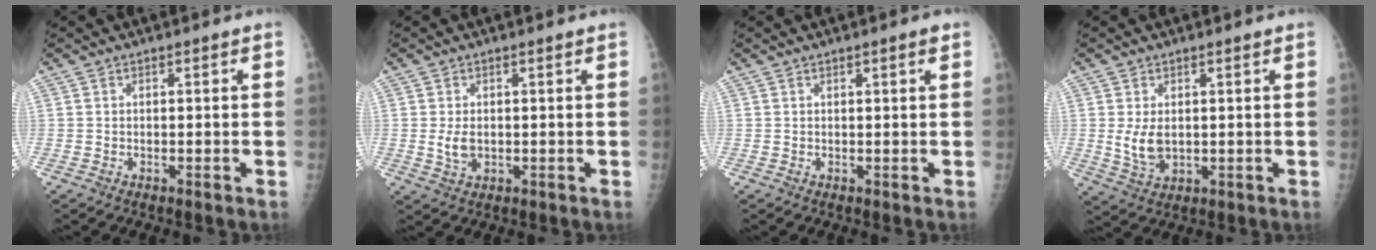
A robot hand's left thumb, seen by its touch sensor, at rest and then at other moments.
{"total": 3.2, "force": [0.1, 2.1, 2.4], "torque": [-0.045, -0.006, 0.007]}
{"total": 1.2, "force": [0.7, 0.0, 0.9], "torque": [-0.014, -0.002, 0.009]}
{"total": 5.0, "force": [0.6, 3.2, 3.8], "torque": [-0.064, -0.014, 0.021]}